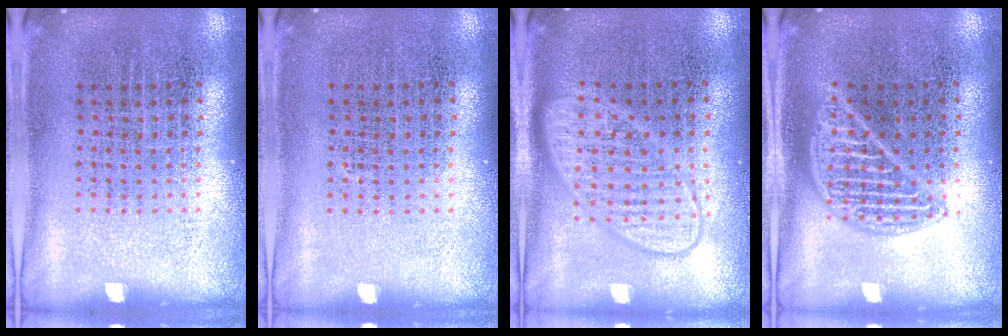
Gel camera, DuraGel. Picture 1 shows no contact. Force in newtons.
{"total": 0.0}
{"total": 2.7, "press": 2.7, "slide": 0.4}
{"total": 2.1, "press": 2.1, "slide": 0.3}